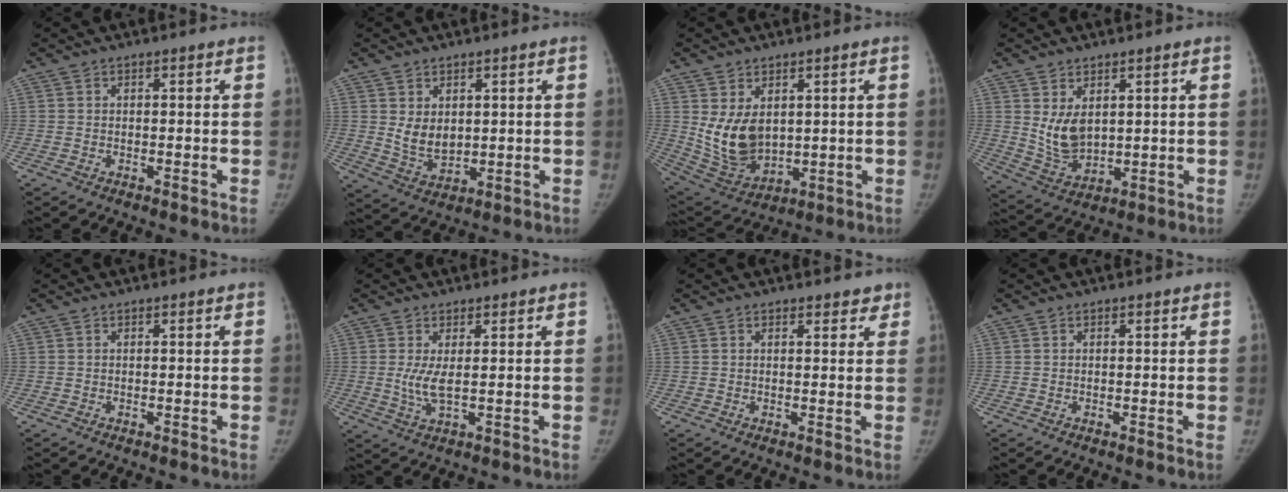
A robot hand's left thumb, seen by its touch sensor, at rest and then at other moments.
{"total": 6.1, "force": [1.3, 4.2, 4.1], "torque": [-0.053, -0.019, 0.041]}
{"total": 11.1, "force": [2.0, 7.5, 7.9], "torque": [-0.122, -0.022, 0.065]}
{"total": 7.5, "force": [2.1, 4.7, 5.4], "torque": [-0.082, -0.023, 0.060]}
{"total": 0.0}
{"total": 3.9, "force": [0.4, 1.0, 3.7], "torque": [-0.086, -0.013, 0.011]}
{"total": 2.5, "force": [2.0, 1.2, 0.9], "torque": [0.014, -0.007, 0.019]}
{"total": 0.0}